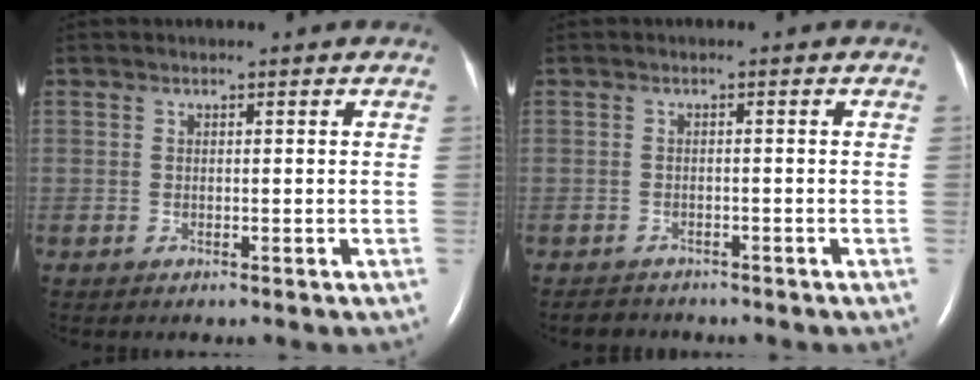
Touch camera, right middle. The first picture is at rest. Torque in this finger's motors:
{"motor_torque": [0.42, -0.30, 0.03, 0.01]}